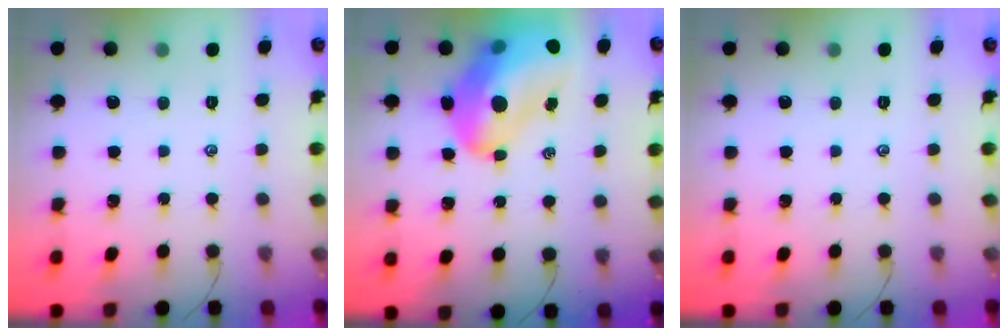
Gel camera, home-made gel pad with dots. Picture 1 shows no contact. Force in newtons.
{"total": 21.8, "press": 21.0, "slide": 5.8}
{"total": 0.0}